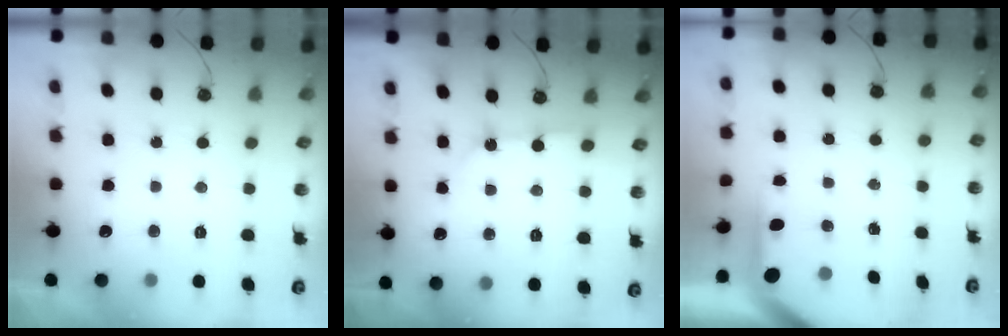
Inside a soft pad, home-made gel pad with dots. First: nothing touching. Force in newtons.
{"total": 2.6, "press": 2.6, "slide": 0.4}
{"total": 3.7, "press": 3.7, "slide": 0.2}